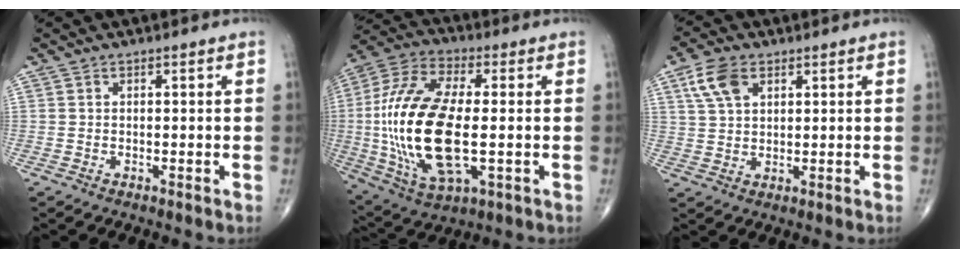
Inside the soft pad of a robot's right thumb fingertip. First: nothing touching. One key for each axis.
{"total": 23.7, "fx": -1.6, "fy": 10.2, "fz": 21.3, "tx": -0.461, "ty": -0.001, "tz": -0.023}
{"total": 6.8, "fx": 3.1, "fy": 4.1, "fz": 4.5, "tx": -0.082, "ty": -0.002, "tz": 0.063}